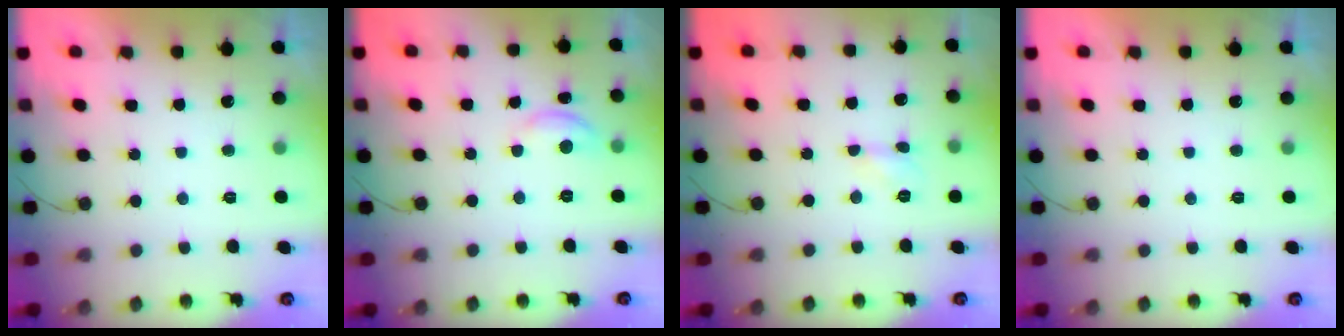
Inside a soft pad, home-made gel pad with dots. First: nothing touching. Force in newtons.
{"total": 5.2, "press": 5.2, "slide": 0.5}
{"total": 3.6, "press": 3.6, "slide": 0.5}
{"total": 0.0}